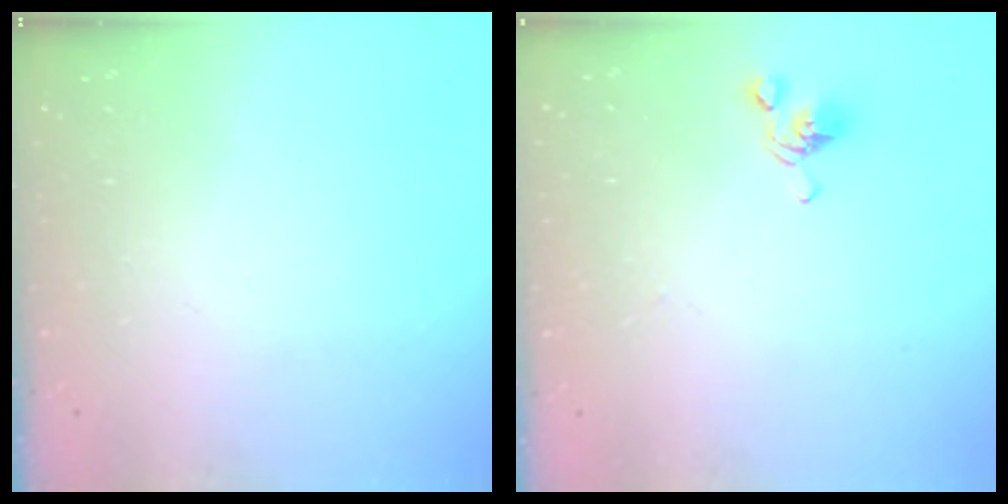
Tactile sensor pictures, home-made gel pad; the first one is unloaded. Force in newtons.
{"total": 2.7, "press": 2.6, "slide": 0.6}